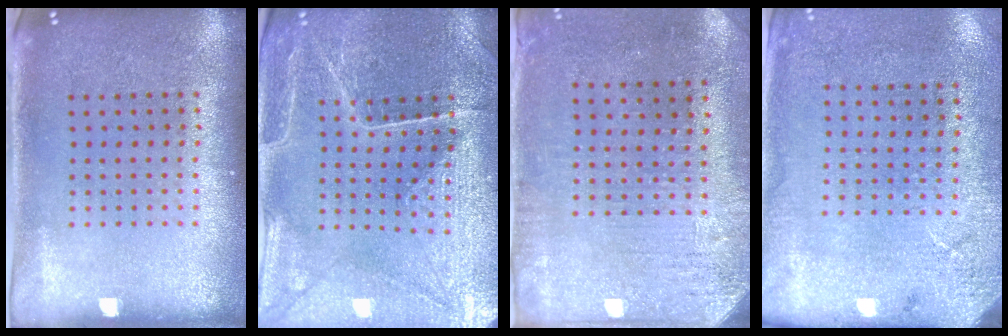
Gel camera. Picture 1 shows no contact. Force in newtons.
{"total": 2.7, "press": 2.7, "slide": 0.2}
{"total": 3.1, "press": 2.6, "slide": 1.7}
{"total": 2.7, "press": 2.2, "slide": 1.5}